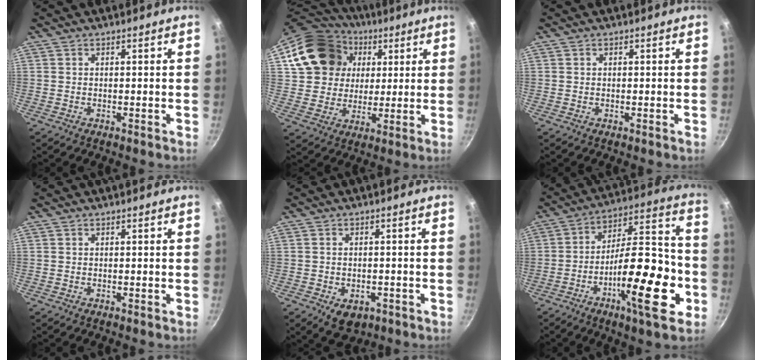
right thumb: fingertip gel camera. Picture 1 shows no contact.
{"total": 19.5, "force": [6.0, 16.3, 9.0], "torque": [-0.155, 0.024, 0.109]}
{"total": 0.0}
{"total": 0.0}
{"total": 5.4, "force": [-2.1, 3.7, 3.3], "torque": [-0.032, 0.009, -0.016]}
{"total": 21.7, "force": [-7.7, 6.9, 19.1], "torque": [-0.263, 0.051, -0.129]}